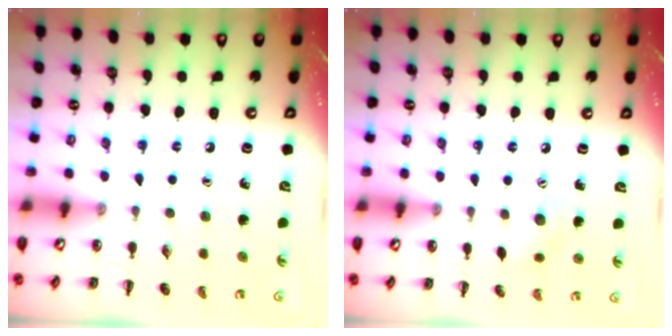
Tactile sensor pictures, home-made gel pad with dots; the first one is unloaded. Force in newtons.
{"total": 6.2, "press": 6.1, "slide": 1.1}